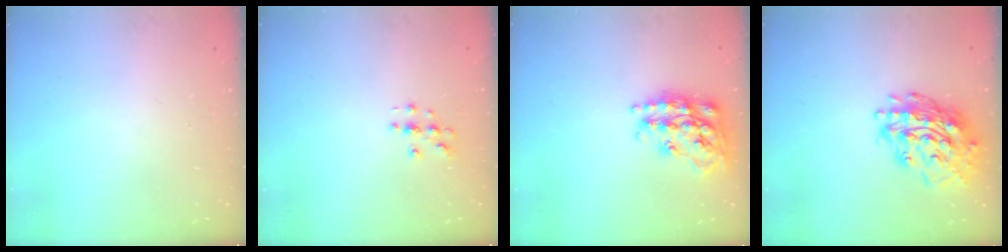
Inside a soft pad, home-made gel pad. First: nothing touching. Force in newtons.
{"total": 2.8, "press": 2.8, "slide": 0.2}
{"total": 20.4, "press": 20.4, "slide": 1.4}
{"total": 20.0, "press": 19.9, "slide": 2.0}